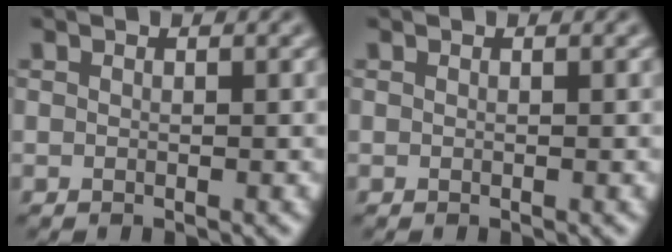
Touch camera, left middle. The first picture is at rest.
{"total": 0.0}